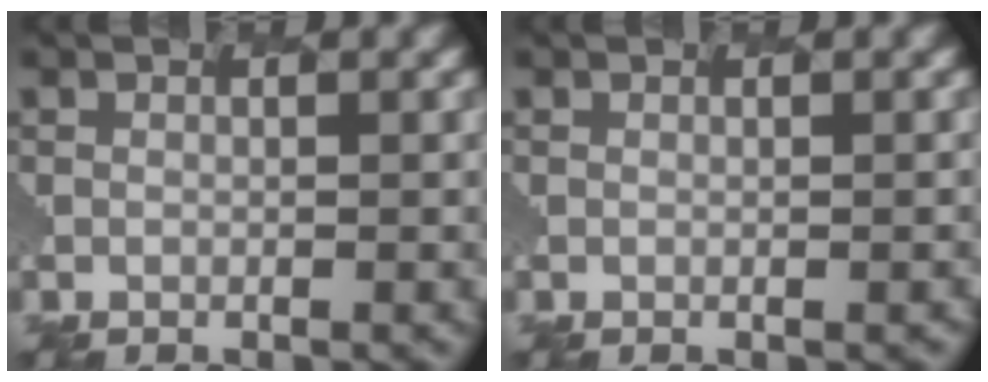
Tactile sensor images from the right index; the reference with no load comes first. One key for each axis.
{"total": 1.0, "fx": -0.2, "fy": 0.5, "fz": 0.9, "tx": -0.003, "ty": 0.002, "tz": 0.000}